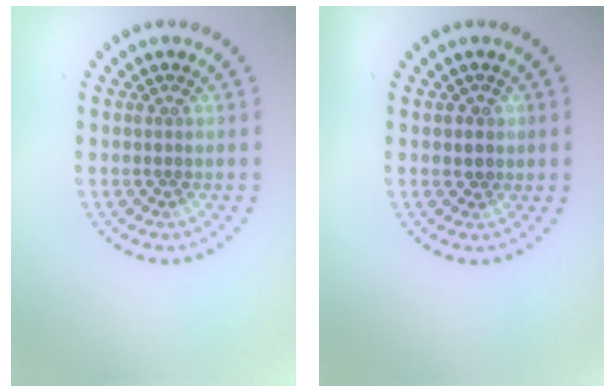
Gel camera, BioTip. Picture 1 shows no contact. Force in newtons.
{"total": 0.9, "press": 0.8, "slide": 0.5}